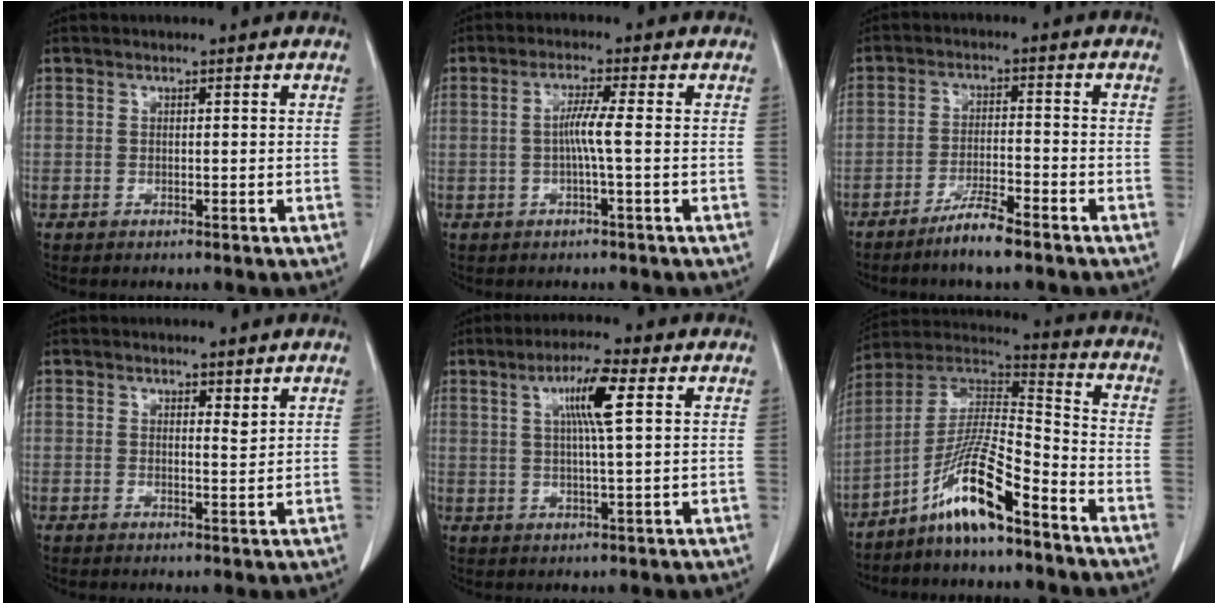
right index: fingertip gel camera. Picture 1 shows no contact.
{"total": 3.6, "force": [-0.4, -0.5, 3.5], "torque": [-0.068, 0.004, -0.006]}
{"total": 5.3, "force": [-4.1, 0.1, 3.4], "torque": [-0.064, -0.008, -0.078]}
{"total": 1.4, "force": [1.1, 0.4, 0.8], "torque": [-0.013, -0.010, 0.017]}
{"total": 6.9, "force": [2.3, -0.2, 6.5], "torque": [-0.118, 0.004, 0.039]}
{"total": 12.5, "force": [-8.1, 1.4, 9.4], "torque": [-0.185, 0.011, -0.154]}